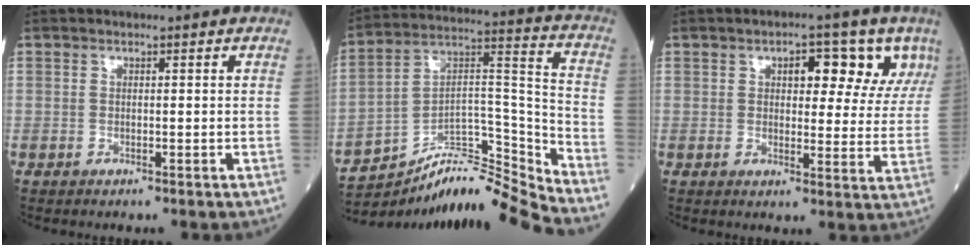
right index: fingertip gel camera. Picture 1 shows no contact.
{"total": 14.2, "force": [-13.5, -0.3, 4.3], "torque": [-0.061, 0.074, -0.230]}
{"total": 8.0, "force": [4.0, 3.7, 5.8], "torque": [-0.056, 0.014, 0.048]}